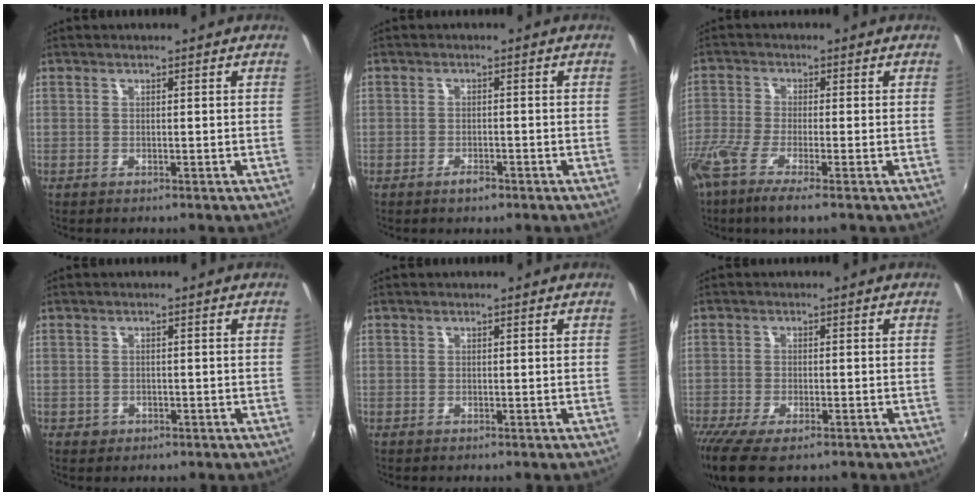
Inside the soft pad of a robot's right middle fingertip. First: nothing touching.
{"total": 1.9, "force": [-1.4, 0.8, 1.1], "torque": [-0.023, -0.001, -0.024]}
{"total": 7.9, "force": [-5.3, 0.8, 5.8], "torque": [-0.136, -0.031, -0.108]}
{"total": 1.6, "force": [-0.6, 1.4, 0.6], "torque": [-0.013, -0.002, -0.007]}
{"total": 0.0}
{"total": 10.0, "force": [-7.1, 3.2, 6.3], "torque": [-0.151, -0.045, -0.124]}